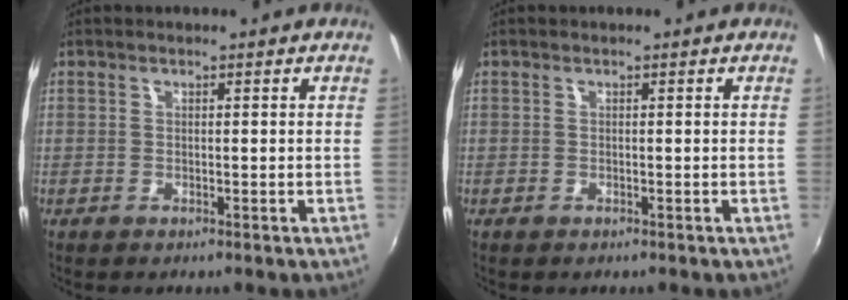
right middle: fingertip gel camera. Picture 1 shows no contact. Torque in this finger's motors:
{"motor_torque": [0.52, -0.49, 0.09, 0.01]}